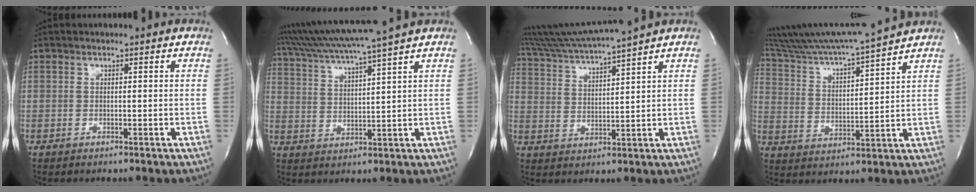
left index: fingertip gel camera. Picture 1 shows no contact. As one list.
[{"total": 12.9, "force": [10.9, -2.4, 6.6], "torque": [-0.121, 0.001, 0.177]}, {"total": 11.3, "force": [10.1, -2.4, 4.6], "torque": [-0.091, -0.002, 0.174]}, {"total": 15.3, "force": [14.1, -2.0, 5.7], "torque": [-0.115, -0.022, 0.226]}]